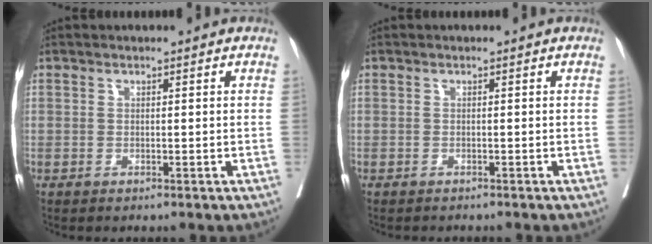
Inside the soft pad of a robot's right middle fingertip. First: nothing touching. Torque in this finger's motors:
{"motor_torque": [-0.05, 0.05, 0.01, 0.00]}